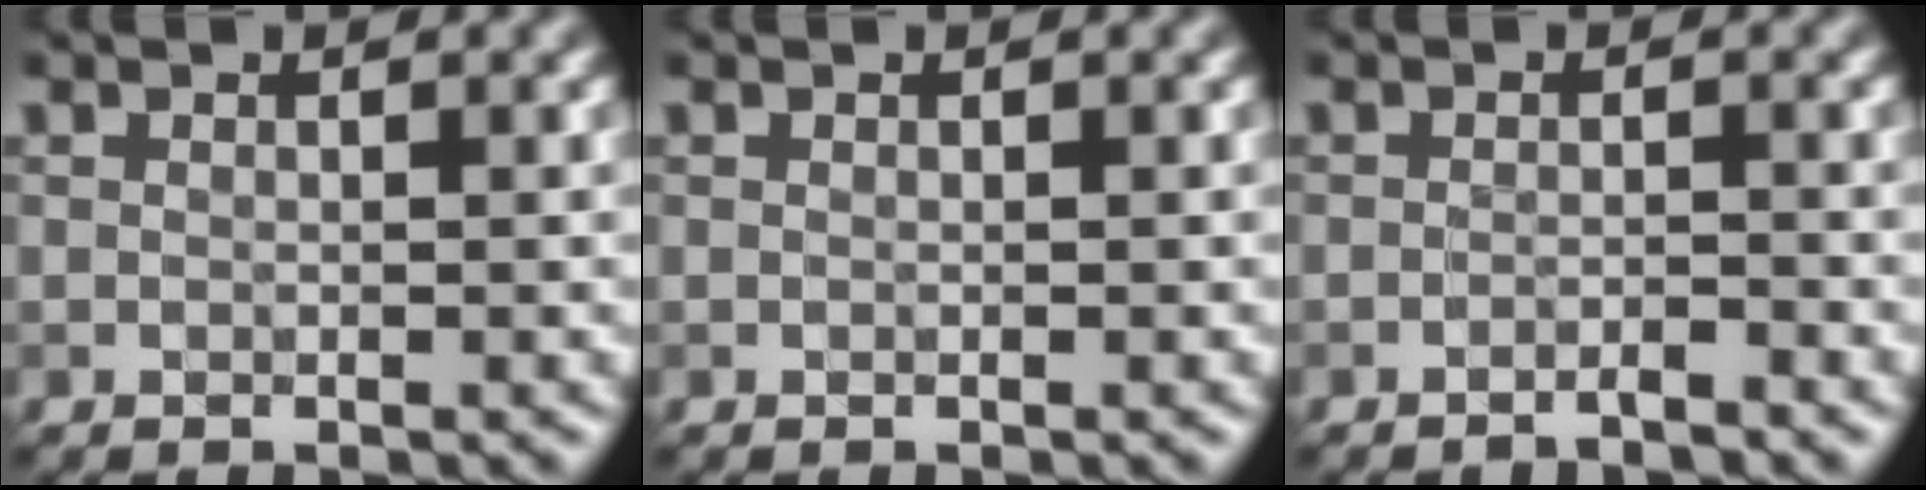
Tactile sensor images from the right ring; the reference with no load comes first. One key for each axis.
{"total": 0.0}
{"total": 1.2, "fx": -1.1, "fy": 0.1, "fz": 0.6, "tx": -0.006, "ty": 0.002, "tz": -0.021}